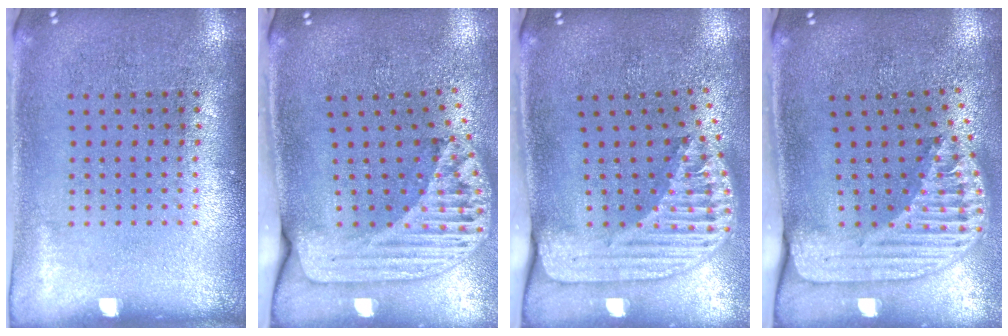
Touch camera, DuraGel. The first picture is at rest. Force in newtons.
{"total": 2.4, "press": 1.7, "slide": 1.7}
{"total": 2.6, "press": 1.8, "slide": 1.8}
{"total": 2.6, "press": 1.8, "slide": 1.8}